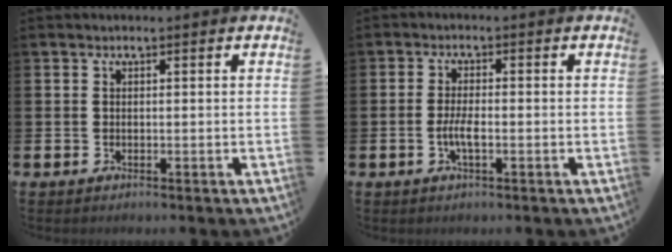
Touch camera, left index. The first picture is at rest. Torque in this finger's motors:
{"motor_torque": [0.14, 0.05, 0.07, 0.09]}